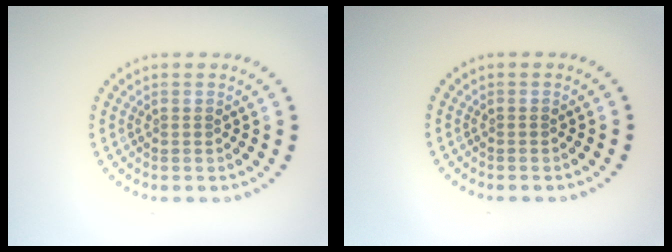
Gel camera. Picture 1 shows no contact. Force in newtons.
{"total": 0.0}